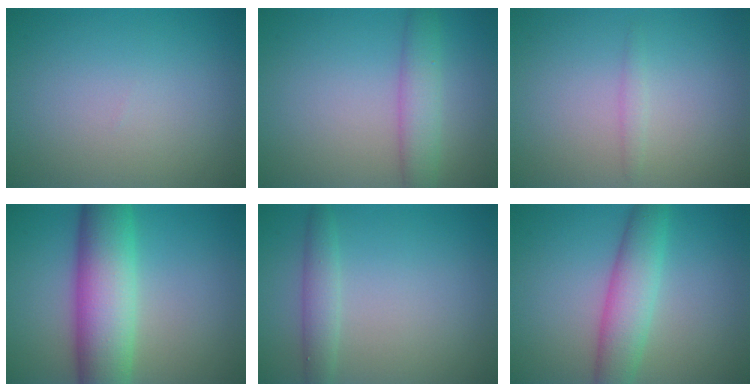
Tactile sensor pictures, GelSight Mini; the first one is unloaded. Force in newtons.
{"total": 3.4, "press": 3.4, "slide": 0.1}
{"total": 0.7, "press": 0.7, "slide": 0.0}
{"total": 9.6, "press": 9.6, "slide": 0.3}
{"total": 2.1, "press": 2.1, "slide": 0.1}
{"total": 4.9, "press": 4.9, "slide": 0.1}